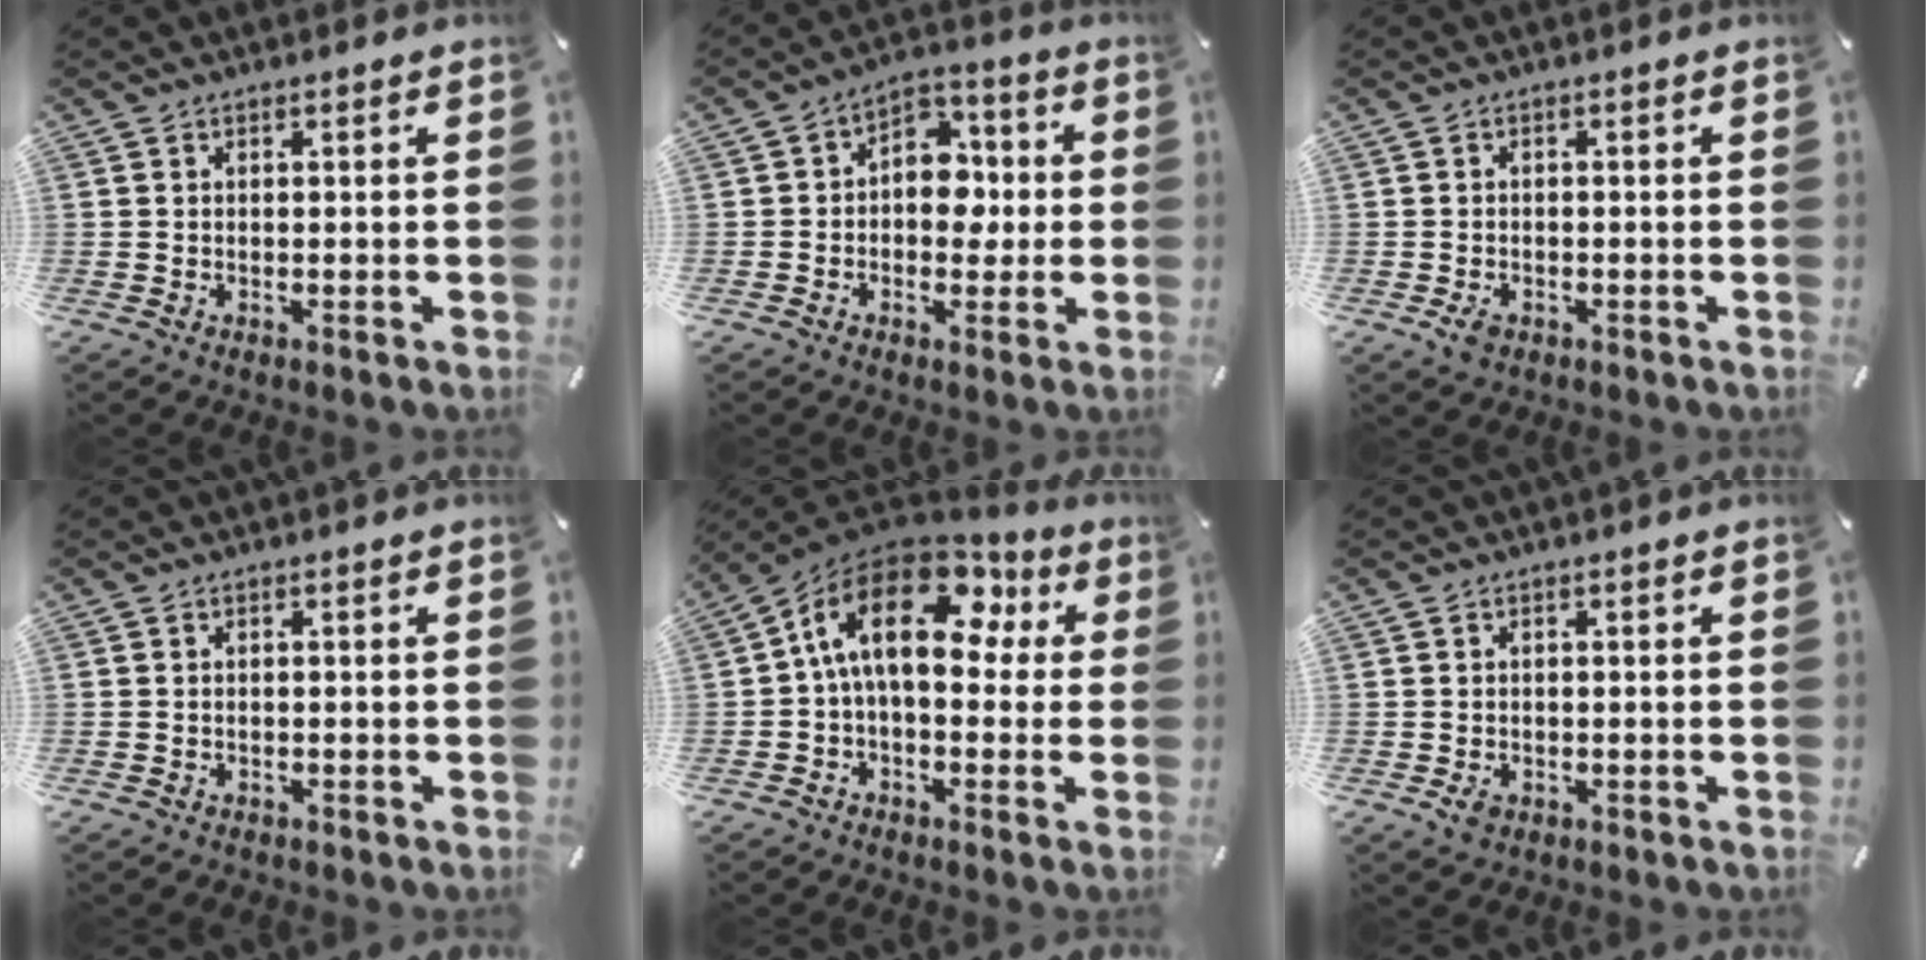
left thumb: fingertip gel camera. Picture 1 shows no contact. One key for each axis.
{"total": 9.0, "fx": -0.3, "fy": 7.2, "fz": 5.4, "tx": -0.075, "ty": 0.007, "tz": -0.007}
{"total": 2.6, "fx": -1.2, "fy": 1.9, "fz": 1.4, "tx": -0.030, "ty": 0.003, "tz": -0.024}
{"total": 0.9, "fx": -0.6, "fy": 0.6, "fz": 0.2, "tx": -0.003, "ty": 0.003, "tz": -0.015}
{"total": 17.8, "fx": 4.3, "fy": 10.2, "fz": 14.0, "tx": -0.272, "ty": -0.006, "tz": 0.067}
{"total": 2.4, "fx": -1.0, "fy": 1.9, "fz": 1.2, "tx": -0.019, "ty": 0.004, "tz": -0.017}